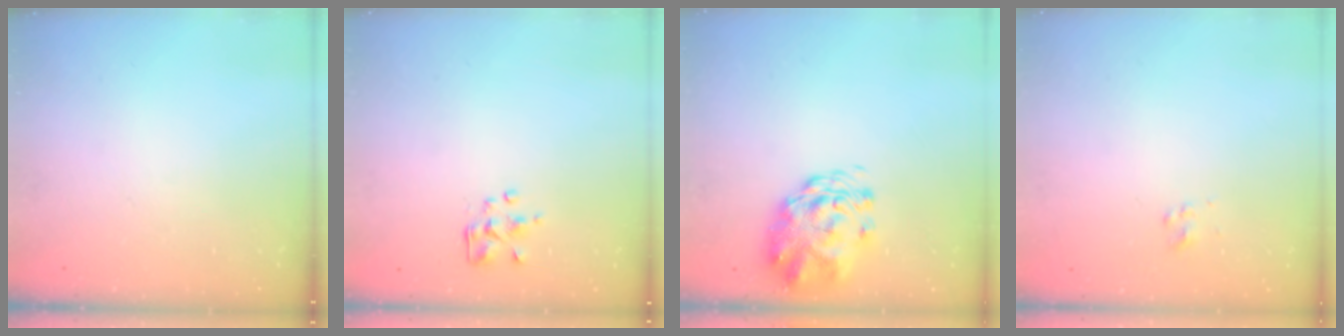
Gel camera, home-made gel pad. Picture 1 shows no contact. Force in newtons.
{"total": 2.5, "press": 2.5, "slide": 0.2}
{"total": 2.9, "press": 2.7, "slide": 1.0}
{"total": 2.3, "press": 2.1, "slide": 0.8}